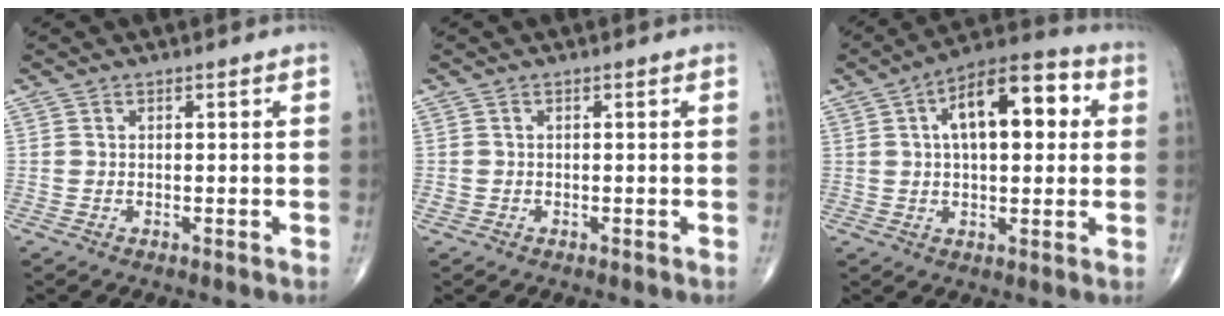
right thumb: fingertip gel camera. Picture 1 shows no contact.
{"total": 0.6, "force": [-0.2, 0.6, 0.1], "torque": [-0.003, 0.002, -0.003]}
{"total": 15.3, "force": [3.6, 7.2, 13.0], "torque": [-0.177, 0.024, 0.048]}